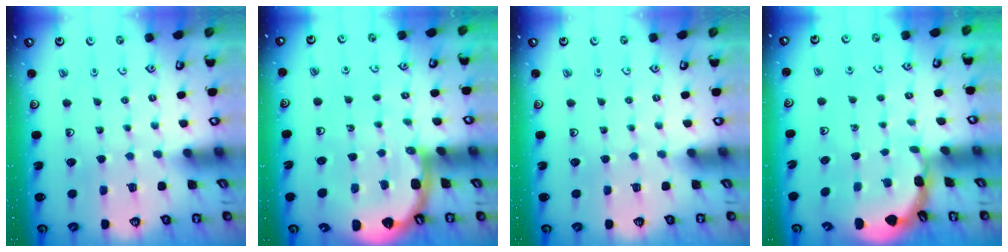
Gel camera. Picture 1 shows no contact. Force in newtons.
{"total": 7.5, "press": 7.5, "slide": 0.8}
{"total": 0.0}
{"total": 1.7, "press": 1.6, "slide": 0.1}